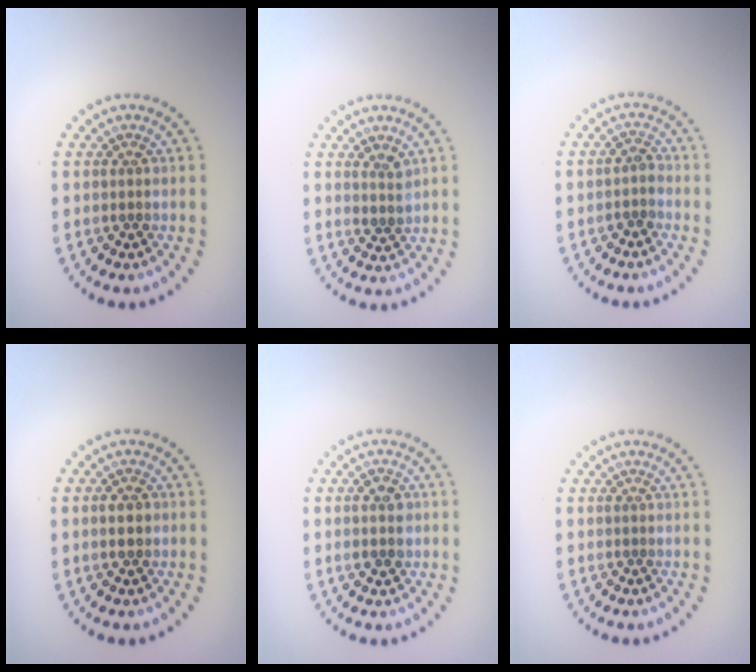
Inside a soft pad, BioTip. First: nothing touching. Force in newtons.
{"total": 1.5, "press": 1.3, "slide": 0.8}
{"total": 1.4, "press": 1.1, "slide": 0.8}
{"total": 1.5, "press": 1.5, "slide": 0.2}
{"total": 2.8, "press": 2.8, "slide": 0.1}
{"total": 0.0}